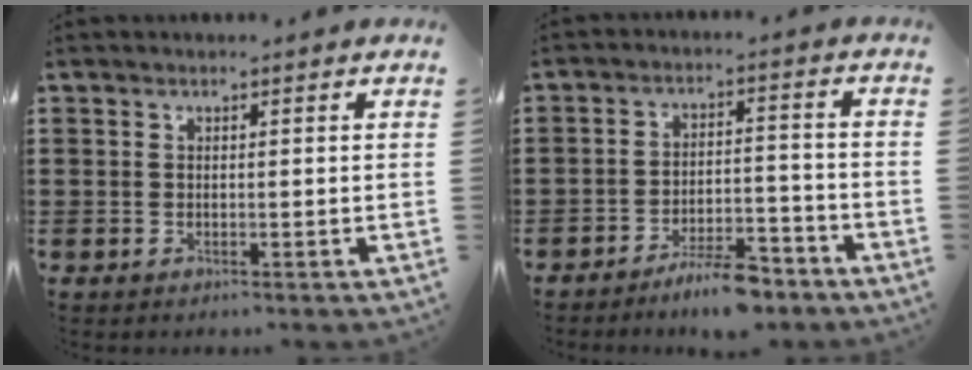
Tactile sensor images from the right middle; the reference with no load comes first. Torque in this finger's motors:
{"motor_torque": [1.39, -0.75, 0.17, 0.12]}